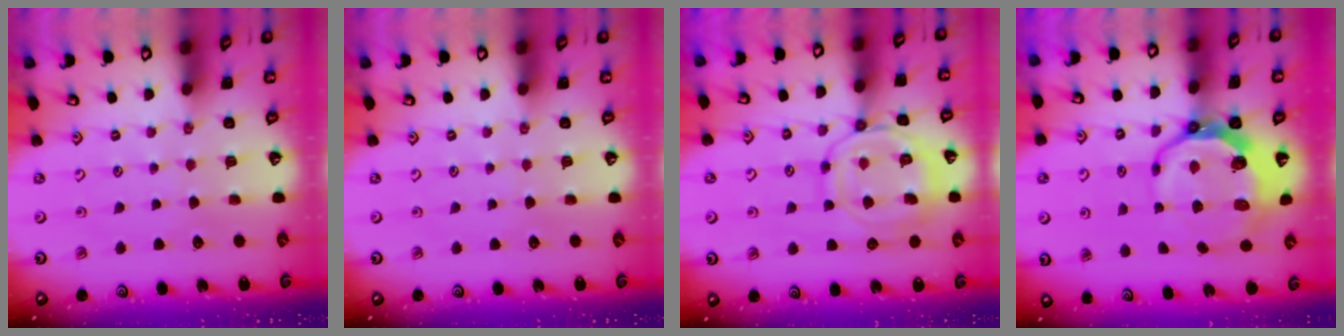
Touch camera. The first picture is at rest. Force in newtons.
{"total": 0.0}
{"total": 13.3, "press": 13.2, "slide": 1.2}
{"total": 9.6, "press": 8.6, "slide": 4.3}